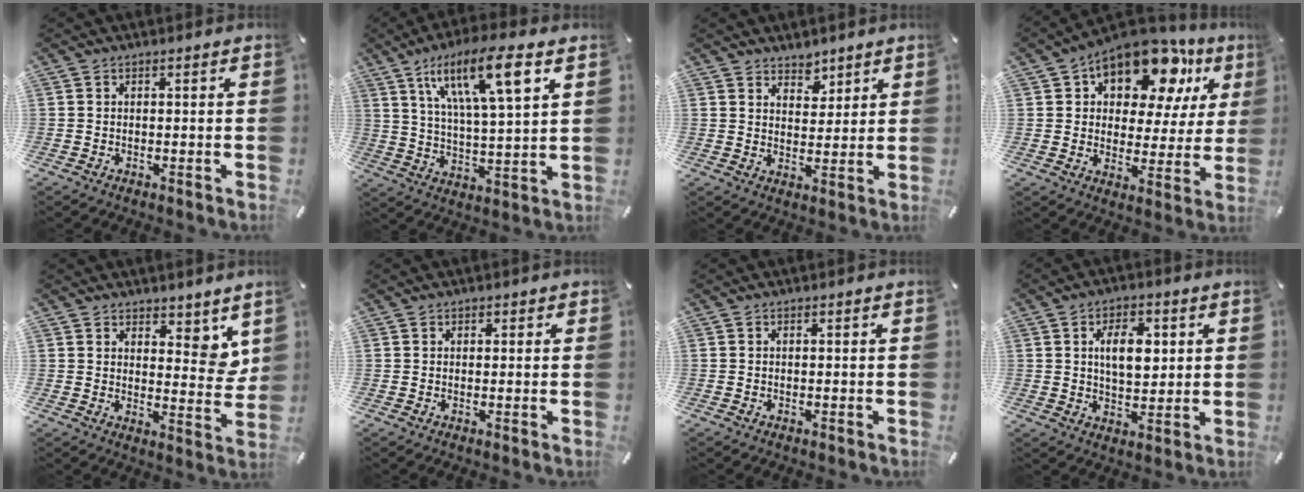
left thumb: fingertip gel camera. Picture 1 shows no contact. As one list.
[{"total": 16.4, "force": [9.5, 4.1, 12.7], "torque": [-0.223, -0.029, 0.152]}, {"total": 4.9, "force": [3.9, 2.9, -0.1], "torque": [0.018, -0.029, 0.069]}, {"total": 17.0, "force": [11.1, 9.2, 9.1], "torque": [-0.142, -0.073, 0.190]}, {"total": 7.3, "force": [4.6, 4.5, 3.4], "torque": [-0.025, -0.040, 0.080]}, {"total": 1.2, "force": [0.5, 1.1, 0.1], "torque": [0.005, 0.001, 0.006]}, {"total": 0.0}, {"total": 8.4, "force": [2.1, 5.3, 6.2], "torque": [-0.099, -0.002, 0.028]}]